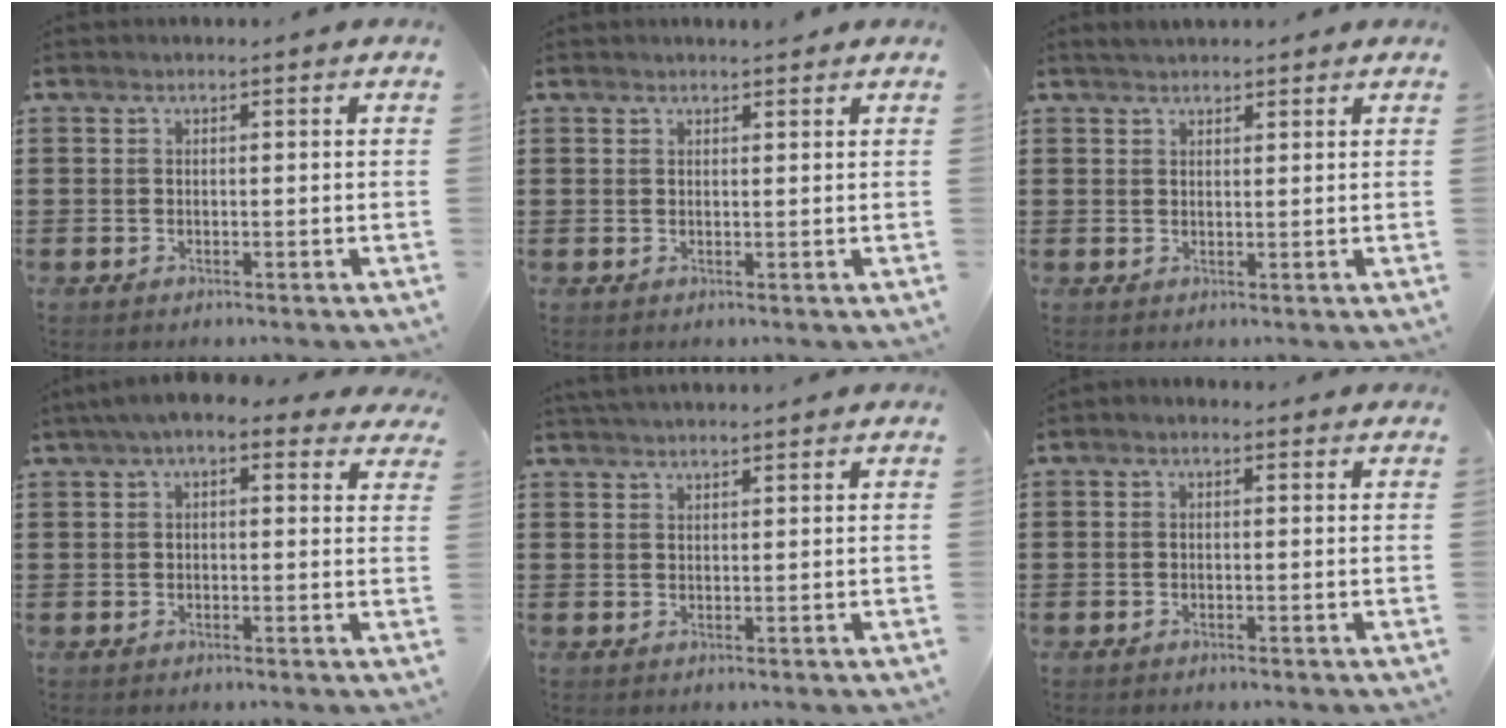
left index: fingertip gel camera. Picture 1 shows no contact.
{"total": 1.3, "force": [1.3, 0.4, 0.2], "torque": [-0.006, 0.002, 0.025]}
{"total": 2.2, "force": [2.0, 0.7, 0.5], "torque": [-0.012, 0.003, 0.040]}
{"total": 4.3, "force": [2.7, 1.4, 3.0], "torque": [-0.066, 0.002, 0.046]}
{"total": 2.1, "force": [2.0, 0.1, 0.6], "torque": [-0.016, 0.002, 0.038]}
{"total": 0.8, "force": [-0.2, 0.4, 0.6], "torque": [-0.012, 0.001, -0.005]}